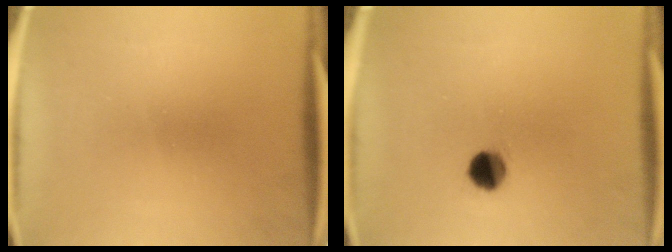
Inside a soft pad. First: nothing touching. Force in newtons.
{"total": 5.3}